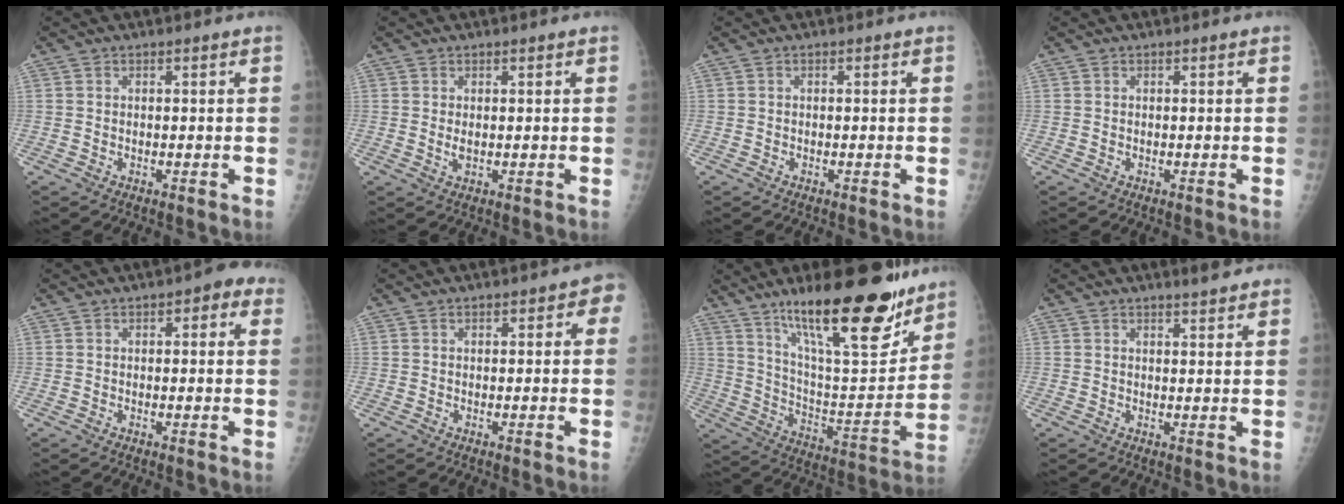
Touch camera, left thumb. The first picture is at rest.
{"total": 1.7, "force": [0.6, 0.8, 1.4], "torque": [-0.024, -0.007, 0.014]}
{"total": 0.0}
{"total": 0.0}
{"total": 4.1, "force": [1.9, 1.8, 3.3], "torque": [-0.023, 0.002, 0.013]}
{"total": 2.6, "force": [0.9, 1.4, 1.9], "torque": [-0.005, 0.003, 0.006]}
{"total": 25.1, "force": [17.1, 6.6, 17.1], "torque": [-0.234, -0.088, 0.283]}
{"total": 3.0, "force": [2.6, 0.4, 1.4], "torque": [-0.015, -0.016, 0.037]}